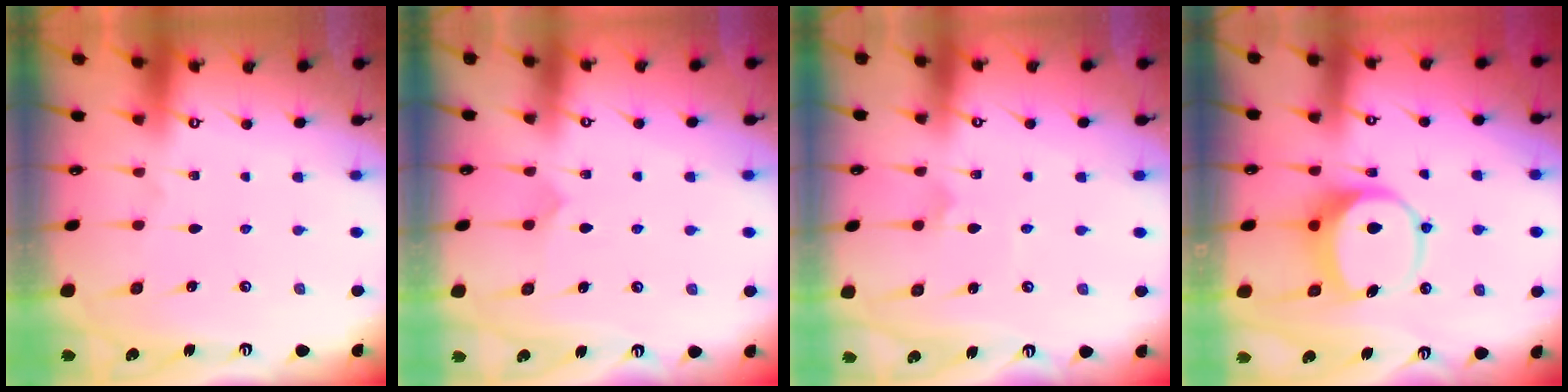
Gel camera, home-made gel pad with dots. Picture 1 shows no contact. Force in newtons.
{"total": 2.8, "press": 2.7, "slide": 0.2}
{"total": 2.3, "press": 2.3, "slide": 0.2}
{"total": 8.8, "press": 8.6, "slide": 1.5}